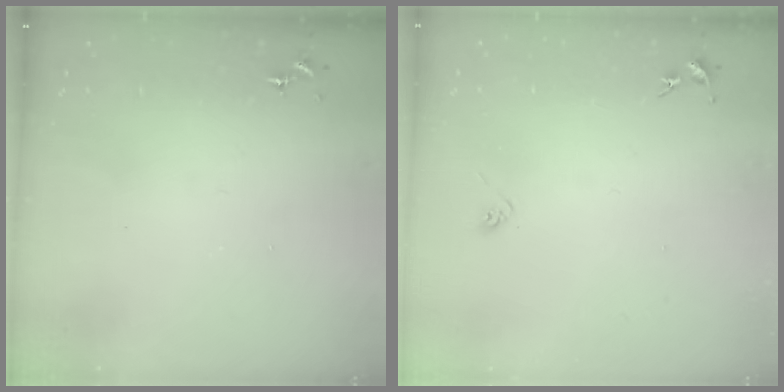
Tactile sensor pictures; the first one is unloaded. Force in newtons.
{"total": 3.3, "press": 3.2, "slide": 0.8}